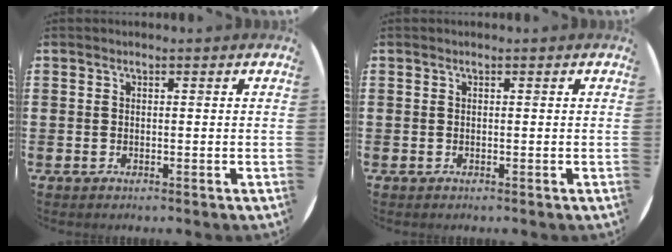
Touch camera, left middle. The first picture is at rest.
{"total": 0.0}